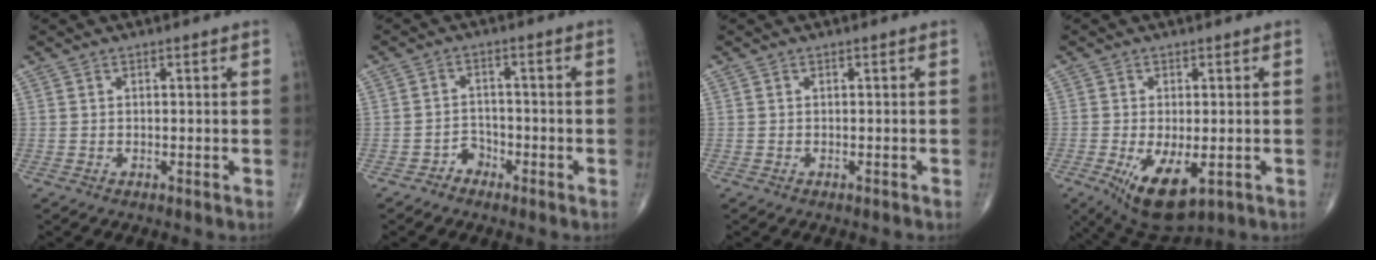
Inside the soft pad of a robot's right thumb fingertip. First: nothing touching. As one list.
[{"total": 2.8, "force": [-1.9, 2.0, 0.4], "torque": [0.005, 0.019, -0.038]}, {"total": 0.0}, {"total": 10.1, "force": [-3.5, 4.6, 8.3], "torque": [-0.136, -0.018, -0.044]}]